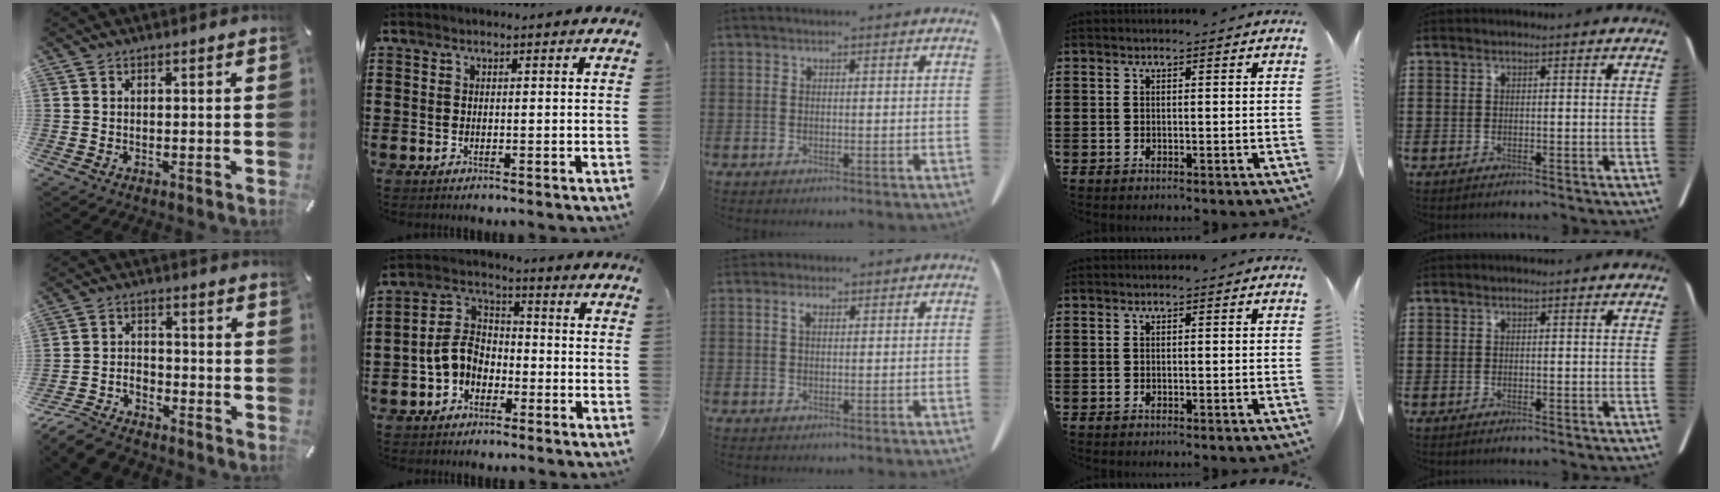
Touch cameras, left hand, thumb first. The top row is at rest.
{"thumb": {"total": 8.2, "force": [-7.3, 2.9, 2.4], "torque": [-0.047, 0.034, -0.142]}, "index": {"total": 6.3, "force": [-2.3, 4.6, 3.5], "torque": [-0.099, 0.009, -0.054]}, "middle": {"total": 1.9, "force": [0.9, 1.0, 1.4], "torque": [-0.022, 0.002, 0.015]}}